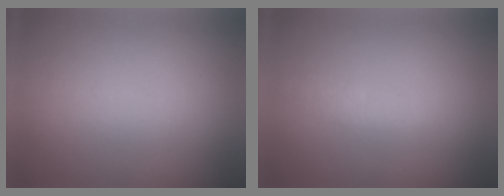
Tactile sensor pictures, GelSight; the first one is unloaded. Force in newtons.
{"total": 1.3}